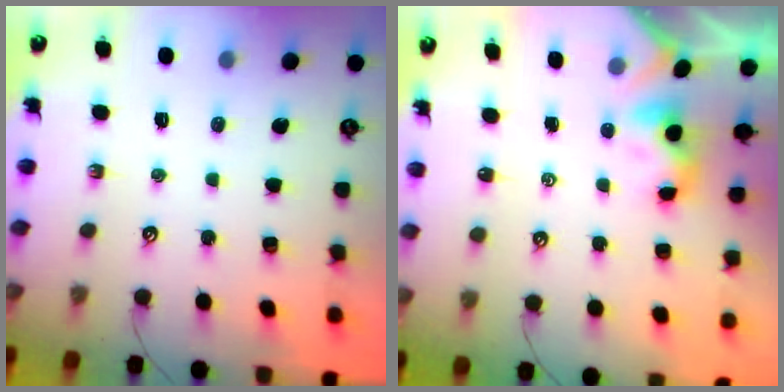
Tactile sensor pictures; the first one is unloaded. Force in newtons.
{"total": 1.1, "press": 1.0, "slide": 0.4}